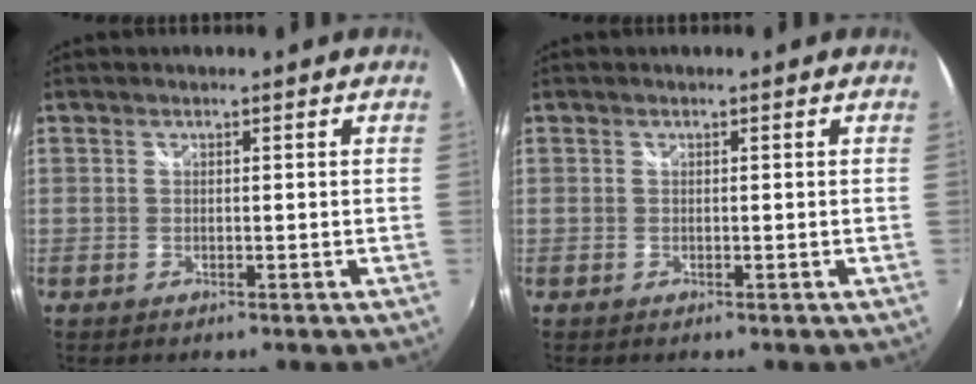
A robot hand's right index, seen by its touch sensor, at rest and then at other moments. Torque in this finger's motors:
{"motor_torque": [-0.01, 0.15, 0.00, 0.00]}